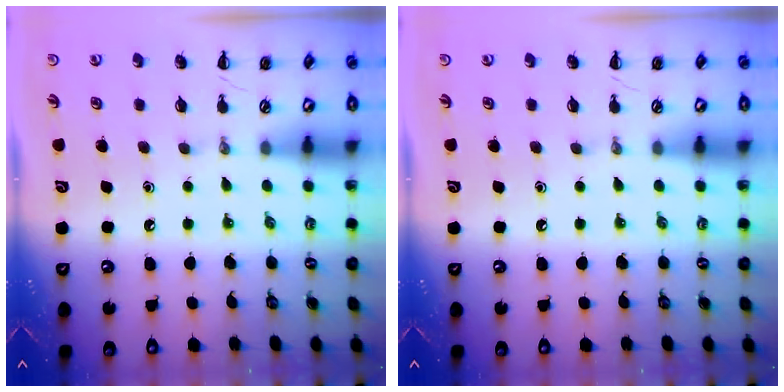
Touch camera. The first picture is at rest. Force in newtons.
{"total": 0.0}